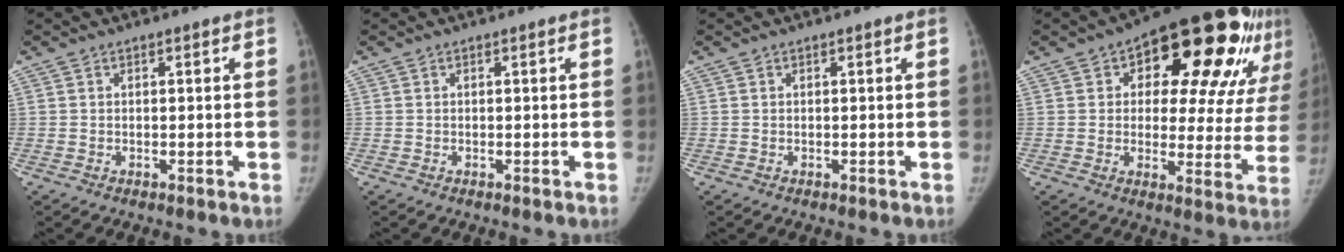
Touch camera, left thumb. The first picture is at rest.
{"total": 0.0}
{"total": 0.0}
{"total": 26.2, "force": [11.3, 12.1, 20.3], "torque": [-0.225, 0.008, 0.154]}